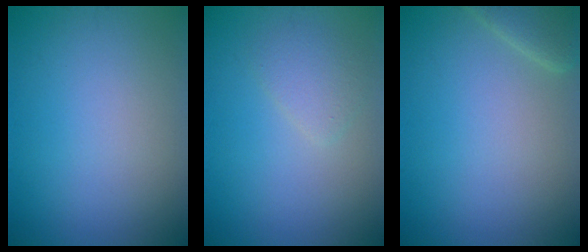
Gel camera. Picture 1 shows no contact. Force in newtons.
{"total": 1.8, "press": 1.8, "slide": 0.2}
{"total": 2.5, "press": 2.5, "slide": 0.1}